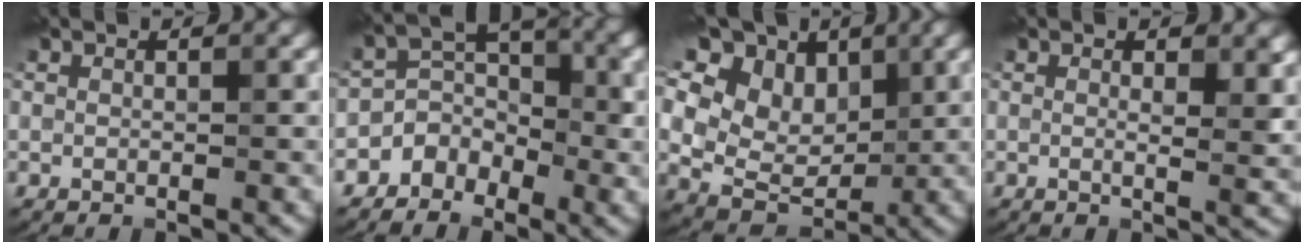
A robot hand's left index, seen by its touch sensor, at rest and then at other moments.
{"total": 3.2, "force": [-1.8, 2.2, 1.4], "torque": [-0.020, 0.012, -0.038]}
{"total": 15.3, "force": [7.3, 10.0, 9.0], "torque": [-0.177, 0.049, 0.115]}
{"total": 3.5, "force": [0.7, 1.1, 3.3], "torque": [-0.046, 0.005, 0.004]}